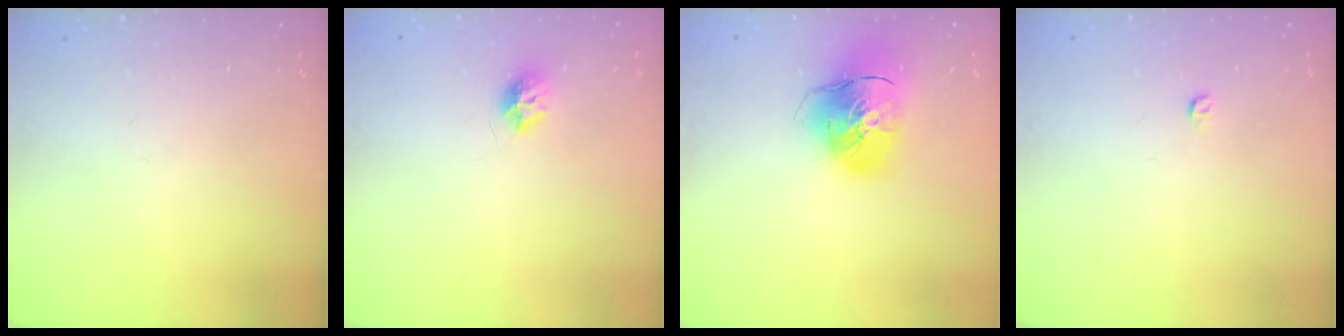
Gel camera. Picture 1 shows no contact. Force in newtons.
{"total": 7.6, "press": 7.6, "slide": 0.2}
{"total": 14.1, "press": 13.9, "slide": 2.5}
{"total": 3.1, "press": 3.1, "slide": 0.5}